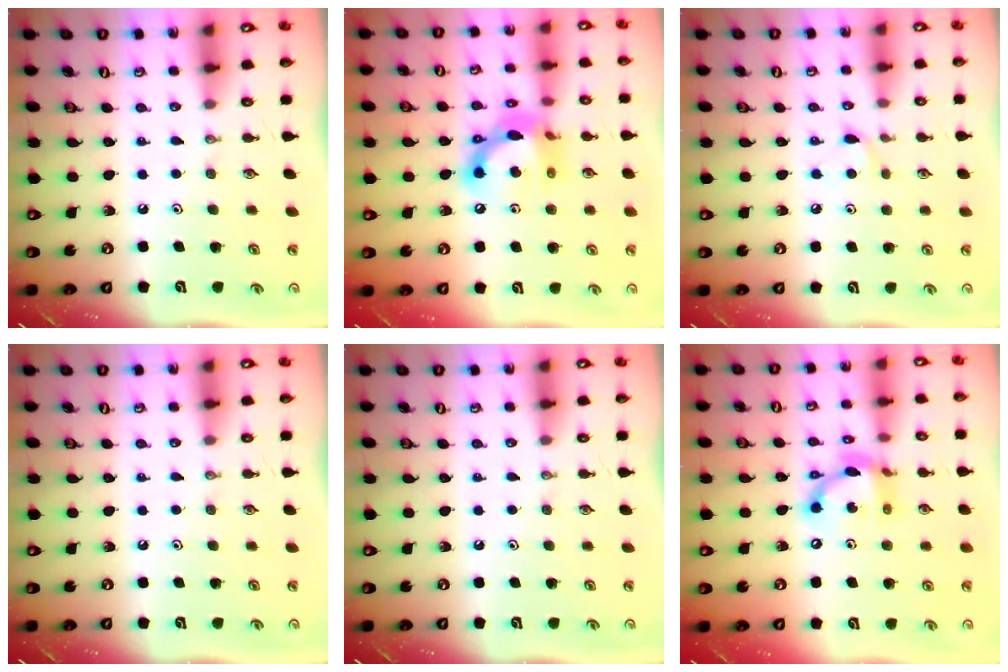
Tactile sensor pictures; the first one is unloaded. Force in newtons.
{"total": 13.5, "press": 13.5, "slide": 1.1}
{"total": 5.7, "press": 5.7, "slide": 0.8}
{"total": 0.0}
{"total": 0.0}
{"total": 12.5, "press": 12.4, "slide": 1.2}